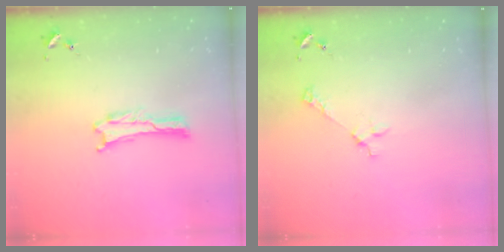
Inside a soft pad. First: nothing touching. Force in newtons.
{"total": 2.6, "press": 2.6, "slide": 0.3}